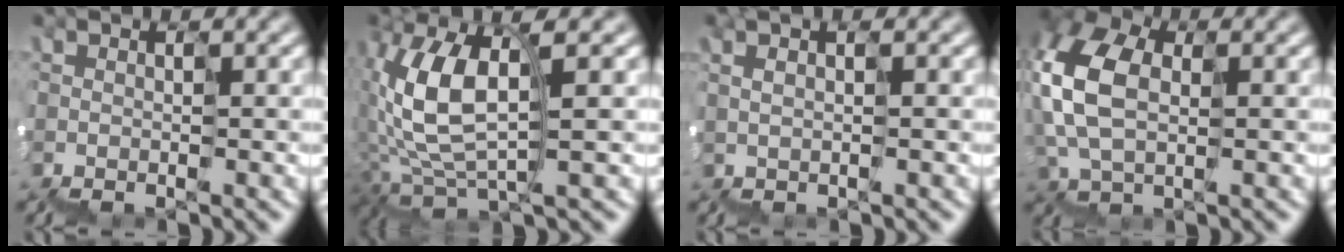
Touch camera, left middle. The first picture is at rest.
{"total": 5.4, "force": [1.2, 2.1, 4.9], "torque": [-0.132, 0.017, 0.021]}
{"total": 1.1, "force": [0.9, 0.2, 0.6], "torque": [-0.011, 0.019, 0.019]}
{"total": 6.0, "force": [1.2, 4.1, 4.1], "torque": [-0.147, 0.025, 0.015]}